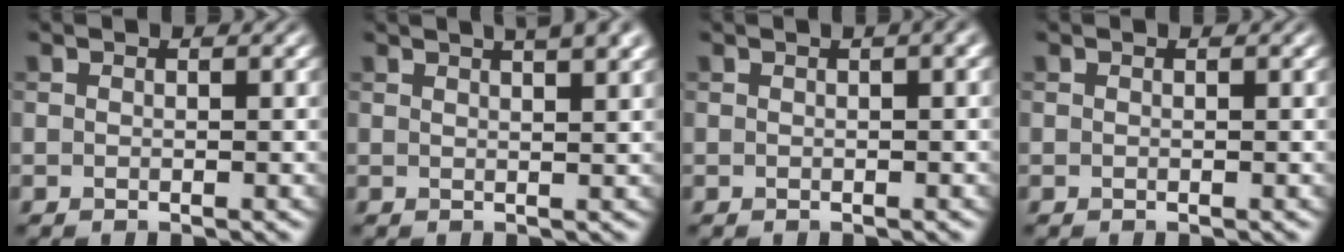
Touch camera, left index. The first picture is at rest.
{"total": 6.4, "force": [4.0, 2.4, 4.4], "torque": [-0.023, 0.037, 0.020]}
{"total": 3.3, "force": [1.1, 1.3, 2.9], "torque": [-0.018, 0.014, 0.009]}
{"total": 0.0}